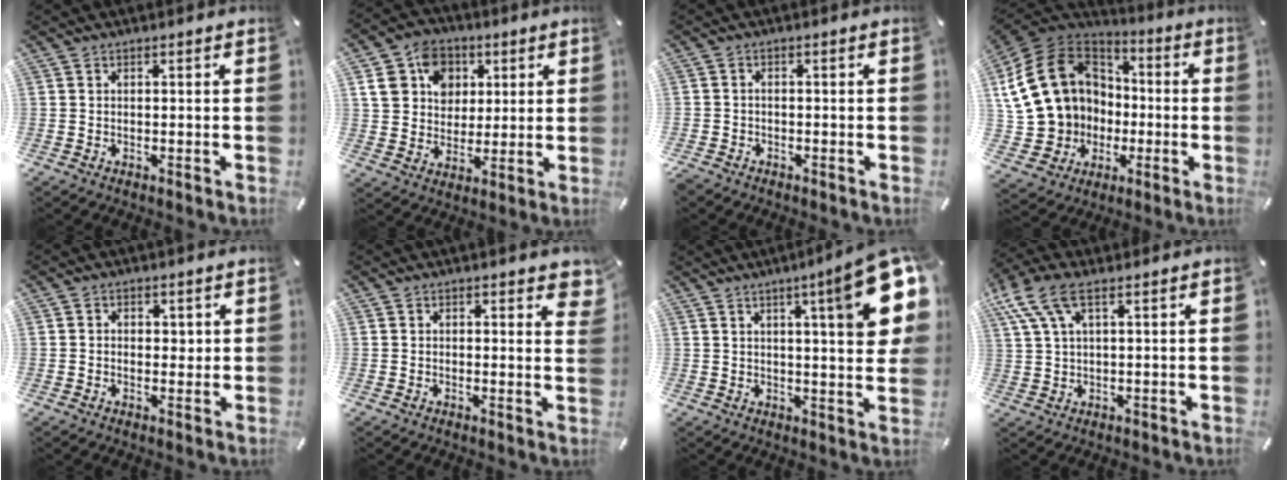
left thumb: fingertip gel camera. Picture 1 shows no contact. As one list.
[{"total": 12.7, "force": [4.3, 11.0, 4.7], "torque": [-0.080, 0.003, 0.085]}, {"total": 1.6, "force": [-1.3, 0.9, 0.4], "torque": [-0.005, 0.007, -0.027]}, {"total": 20.8, "force": [1.8, 18.8, 8.8], "torque": [-0.202, -0.006, 0.060]}, {"total": 2.5, "force": [0.1, 2.0, 1.5], "torque": [-0.014, 0.000, -0.004]}, {"total": 2.0, "force": [1.3, 1.0, 1.2], "torque": [-0.004, -0.005, 0.019]}, {"total": 18.2, "force": [7.5, 3.9, 16.2], "torque": [-0.214, -0.042, 0.105]}, {"total": 8.0, "force": [2.7, 3.8, 6.5], "torque": [-0.139, 0.004, 0.052]}]